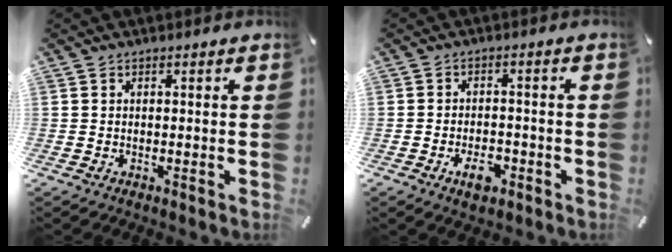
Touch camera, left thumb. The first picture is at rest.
{"total": 5.1, "force": [-2.6, 2.9, 3.3], "torque": [-0.063, 0.009, -0.047]}